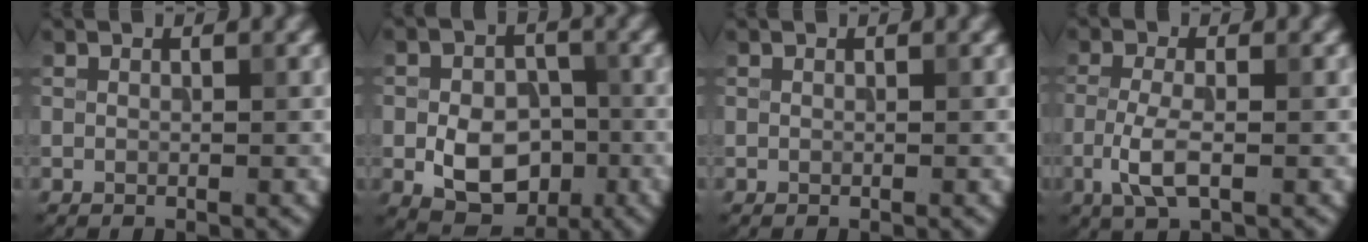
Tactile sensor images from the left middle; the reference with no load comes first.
{"total": 6.5, "force": [-1.8, 4.5, 4.3], "torque": [-0.072, -0.009, -0.028]}
{"total": 0.0}
{"total": 3.3, "force": [-1.1, 1.1, 3.0], "torque": [-0.070, -0.001, -0.030]}